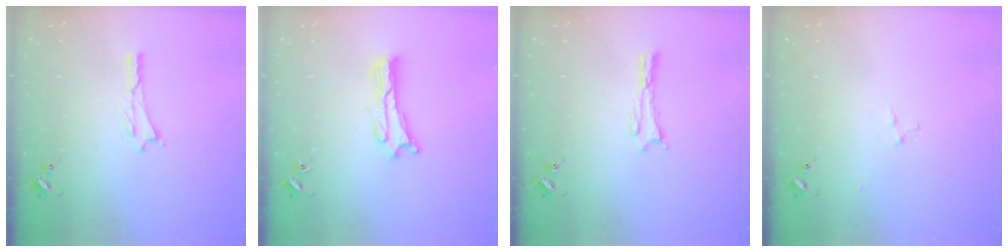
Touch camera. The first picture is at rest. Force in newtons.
{"total": 2.5, "press": 2.5, "slide": 0.1}
{"total": 0.0}
{"total": 2.9, "press": 2.9, "slide": 0.3}